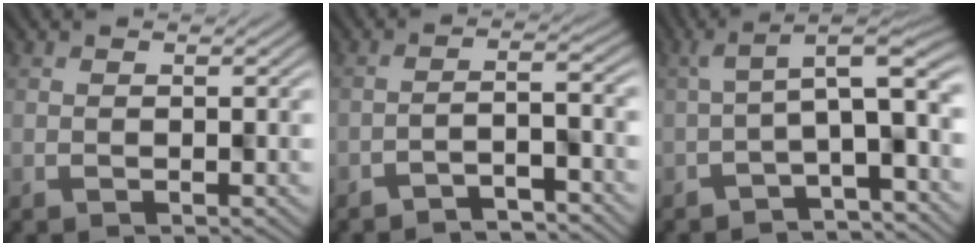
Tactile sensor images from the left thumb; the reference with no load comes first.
{"total": 4.3, "force": [-3.8, 0.5, 1.9], "torque": [-0.019, 0.010, -0.066]}
{"total": 8.3, "force": [-1.8, 1.9, 7.9], "torque": [-0.111, 0.012, -0.022]}